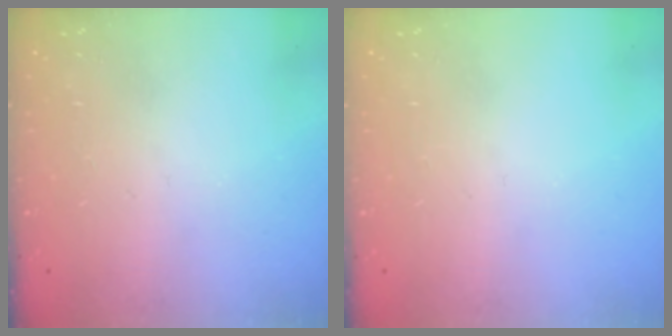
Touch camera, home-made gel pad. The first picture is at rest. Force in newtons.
{"total": 0.0}